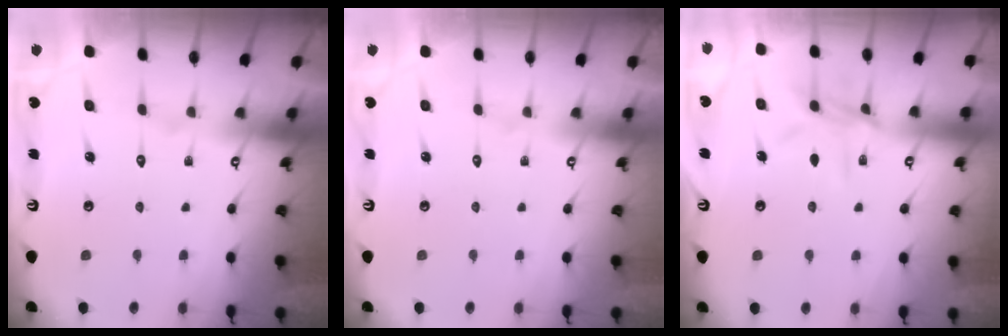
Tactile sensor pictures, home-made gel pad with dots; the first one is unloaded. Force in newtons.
{"total": 0.0}
{"total": 8.2, "press": 8.1, "slide": 0.7}